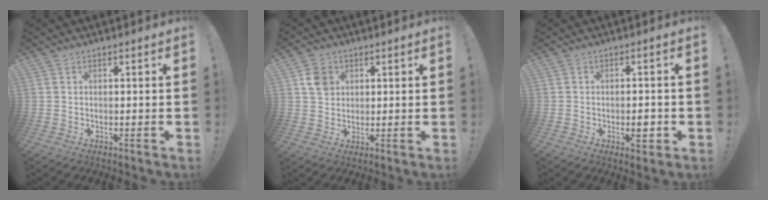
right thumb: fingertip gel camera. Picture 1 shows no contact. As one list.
[{"total": 6.1, "force": [2.4, 5.0, 2.4], "torque": [-0.018, -0.003, 0.044]}, {"total": 4.2, "force": [-1.7, 1.7, 3.5], "torque": [-0.044, 0.007, -0.029]}]